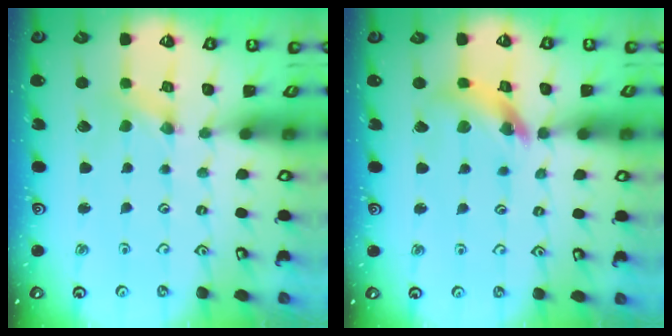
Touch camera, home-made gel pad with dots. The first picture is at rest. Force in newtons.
{"total": 12.1, "press": 12.0, "slide": 1.3}